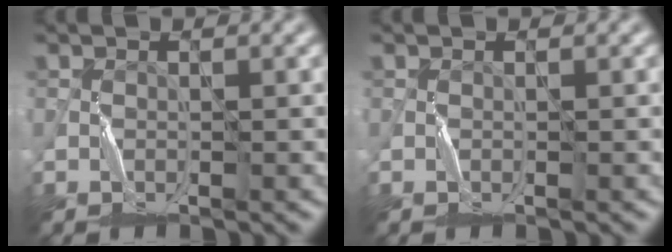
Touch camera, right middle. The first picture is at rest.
{"total": 0.0}